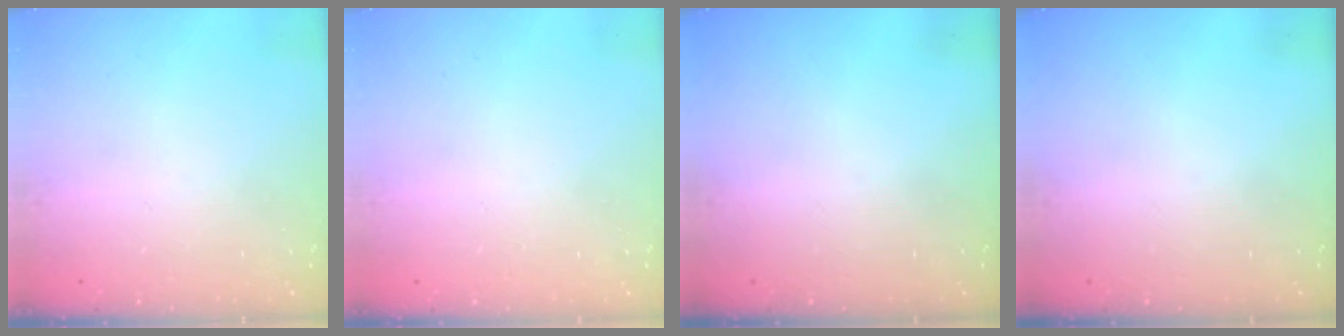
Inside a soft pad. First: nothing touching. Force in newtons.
{"total": 2.6, "press": 2.6, "slide": 0.2}
{"total": 0.0}
{"total": 0.0}